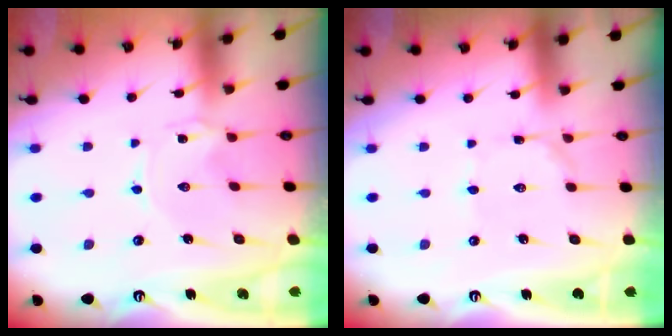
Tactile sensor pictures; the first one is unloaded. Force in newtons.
{"total": 0.9, "press": 0.9, "slide": 0.1}